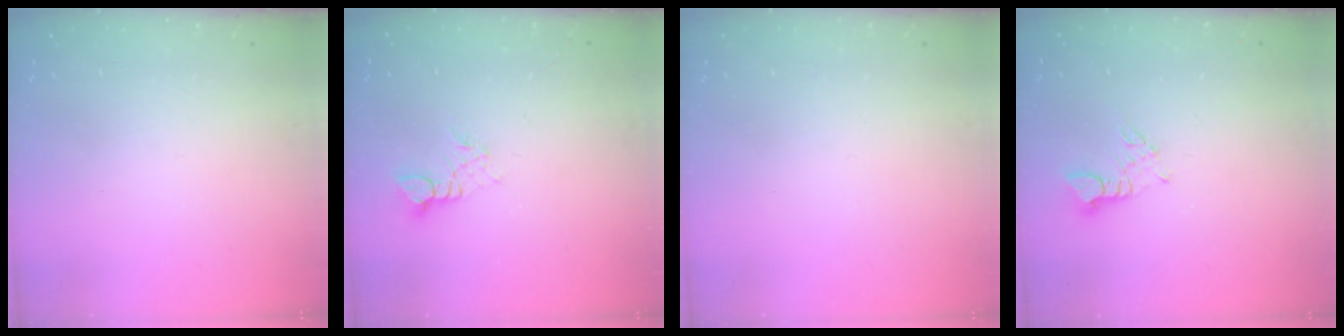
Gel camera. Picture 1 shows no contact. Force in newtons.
{"total": 3.3, "press": 3.3, "slide": 0.1}
{"total": 0.0}
{"total": 2.3, "press": 2.3, "slide": 0.3}